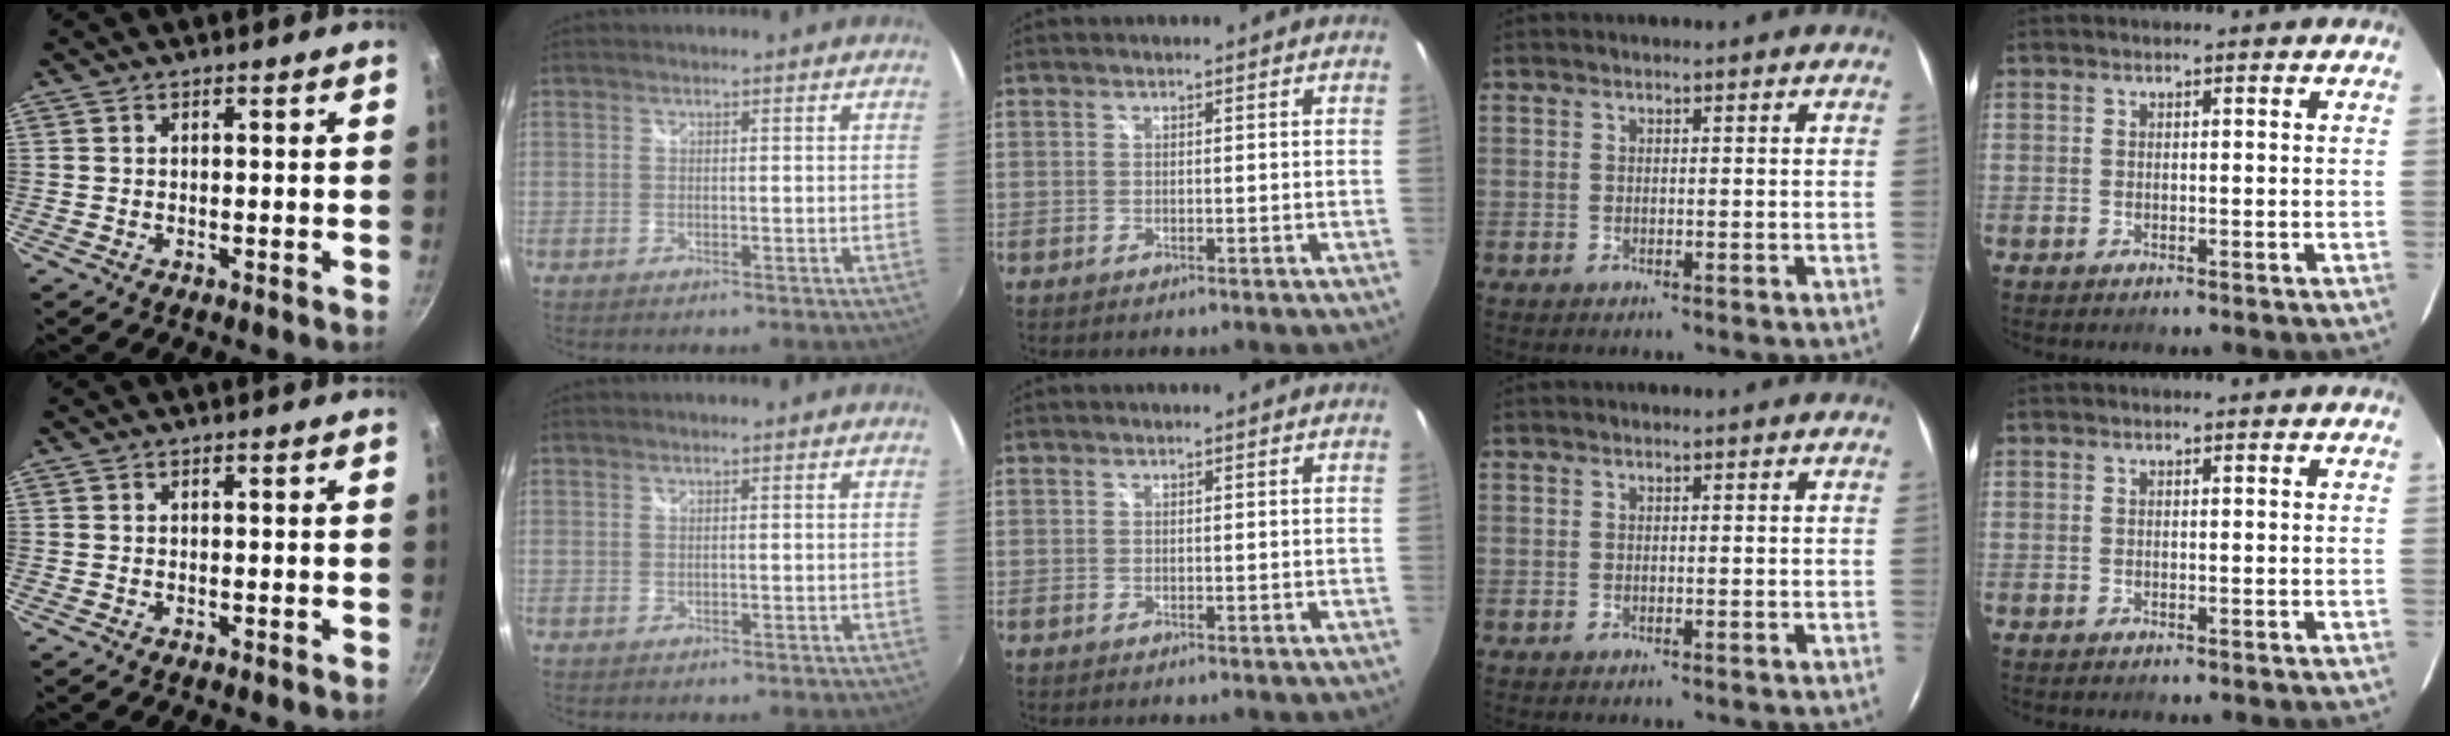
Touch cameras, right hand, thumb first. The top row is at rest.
{}